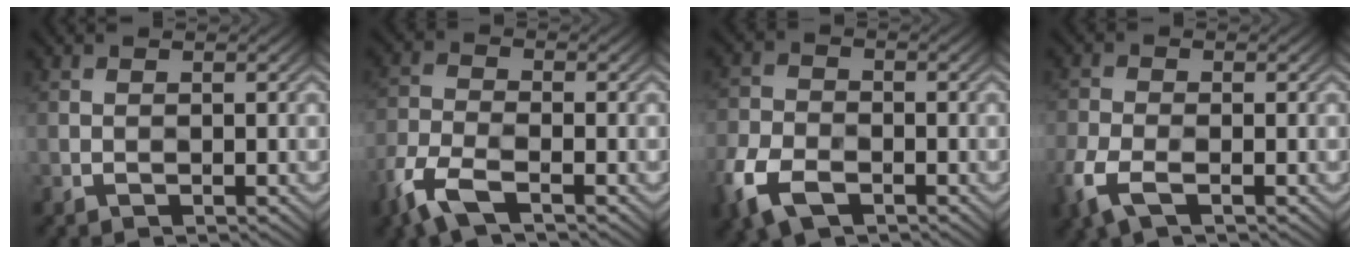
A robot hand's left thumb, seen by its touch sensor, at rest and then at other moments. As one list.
[{"total": 6.2, "force": [-3.4, 2.5, 4.5], "torque": [-0.104, -0.008, -0.085]}, {"total": 8.3, "force": [-3.7, 5.0, 5.4], "torque": [-0.130, -0.017, -0.081]}, {"total": 5.0, "force": [-1.9, 2.6, 3.9], "torque": [-0.093, -0.011, -0.049]}]